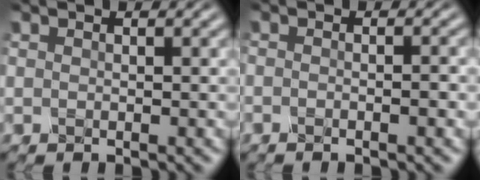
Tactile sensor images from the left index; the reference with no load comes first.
{"total": 1.4, "force": [-0.7, 0.2, 1.2], "torque": [-0.010, -0.006, -0.018]}